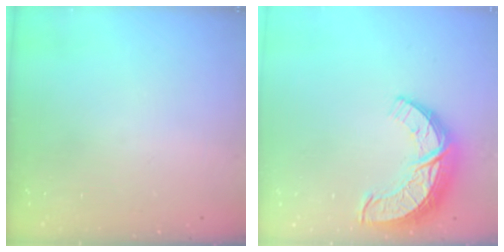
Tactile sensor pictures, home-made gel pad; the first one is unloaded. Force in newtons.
{"total": 11.9, "press": 11.9, "slide": 0.8}